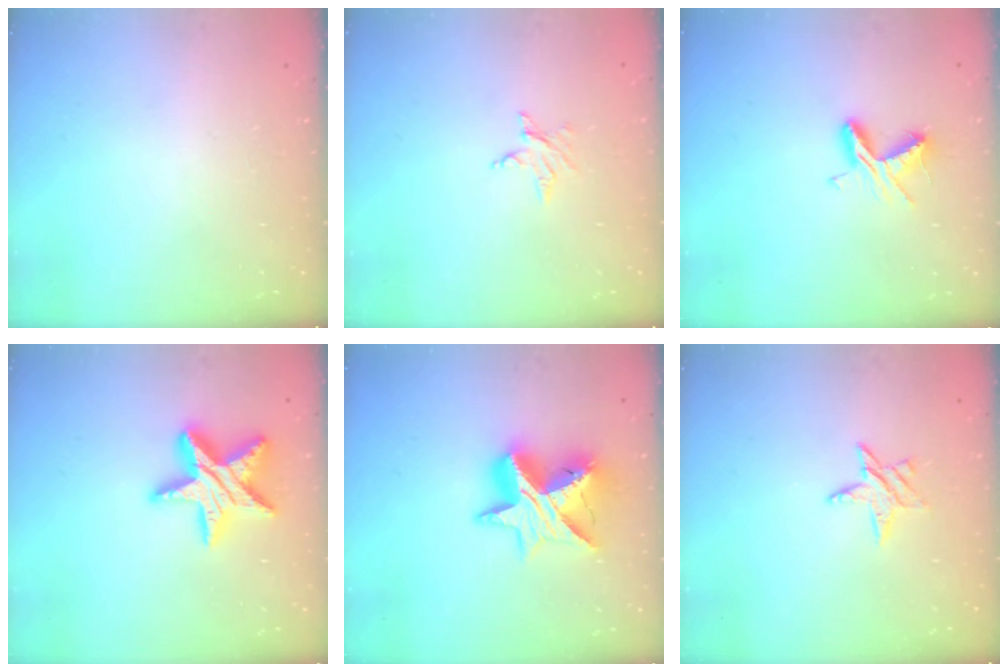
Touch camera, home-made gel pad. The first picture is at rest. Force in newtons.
{"total": 2.5, "press": 2.5, "slide": 0.4}
{"total": 7.1, "press": 7.0, "slide": 0.5}
{"total": 16.3, "press": 16.3, "slide": 1.1}
{"total": 14.6, "press": 14.5, "slide": 1.0}
{"total": 5.3, "press": 5.2, "slide": 0.6}